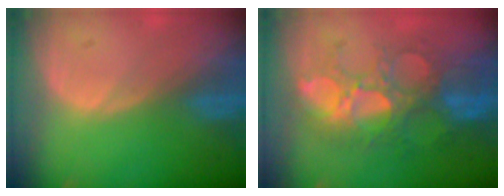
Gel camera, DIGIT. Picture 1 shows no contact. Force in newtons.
{"total": 11.0, "press": 9.5, "slide": 5.5}